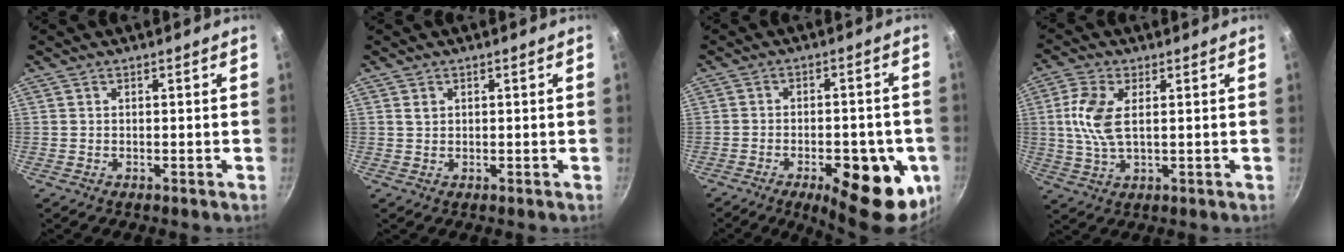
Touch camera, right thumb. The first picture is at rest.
{"total": 1.2, "force": [0.5, 0.9, 0.5], "torque": [-0.008, -0.001, 0.009]}
{"total": 18.2, "force": [-6.8, 7.6, 15.1], "torque": [-0.147, 0.003, -0.084]}
{"total": 6.6, "force": [1.2, 3.1, 5.7], "torque": [-0.126, 0.003, 0.023]}